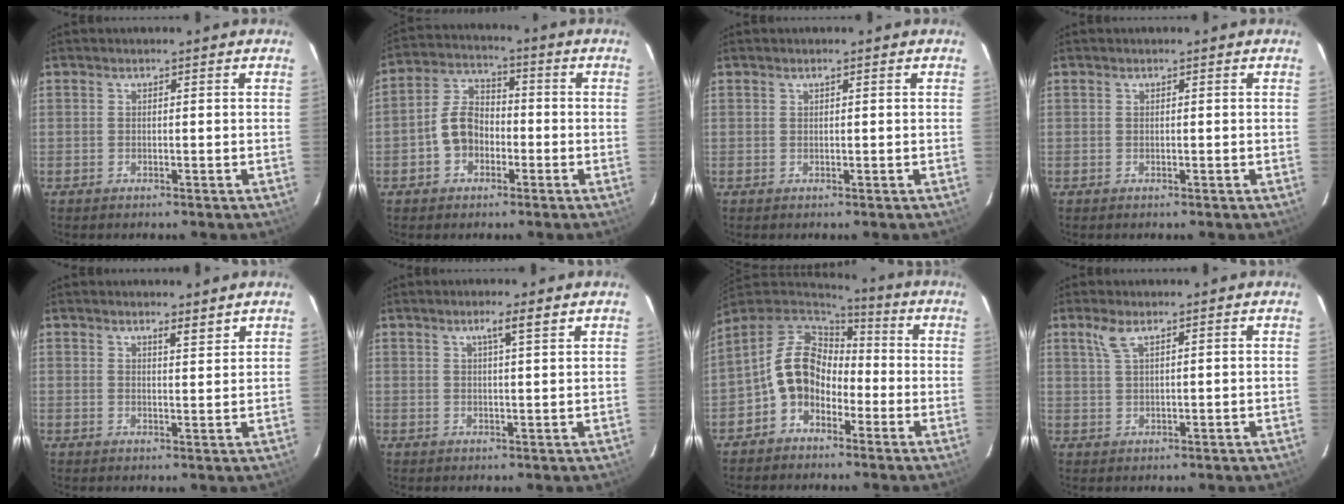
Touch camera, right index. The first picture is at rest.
{"total": 7.6, "force": [-2.6, 5.9, 4.1], "torque": [-0.085, 0.028, -0.043]}
{"total": 0.0}
{"total": 0.0}
{"total": 2.2, "force": [1.9, 0.2, 1.0], "torque": [-0.015, -0.005, 0.027]}
{"total": 2.8, "force": [1.8, -0.2, 2.2], "torque": [-0.037, 0.002, 0.031]}
{"total": 10.9, "force": [-4.2, 8.0, 6.0], "torque": [-0.121, 0.023, -0.081]}
{"total": 2.6, "force": [1.7, 0.6, 1.9], "torque": [-0.043, 0.005, 0.039]}